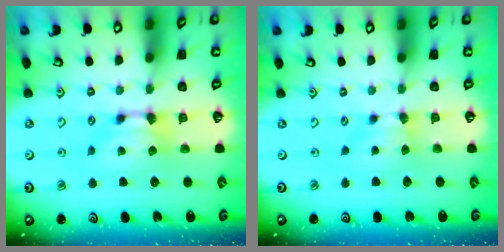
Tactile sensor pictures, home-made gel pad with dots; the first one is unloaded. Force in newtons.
{"total": 1.2, "press": 1.1, "slide": 0.4}